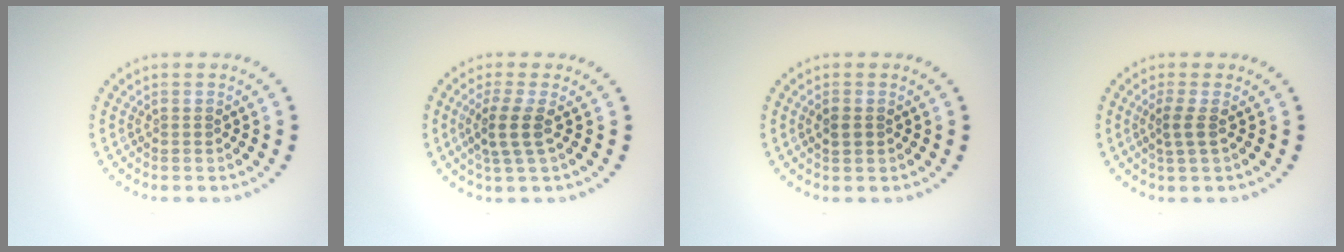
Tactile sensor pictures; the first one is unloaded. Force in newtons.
{"total": 2.7, "press": 2.1, "slide": 1.6}
{"total": 1.2, "press": 1.2, "slide": 0.1}
{"total": 1.6, "press": 1.3, "slide": 1.0}